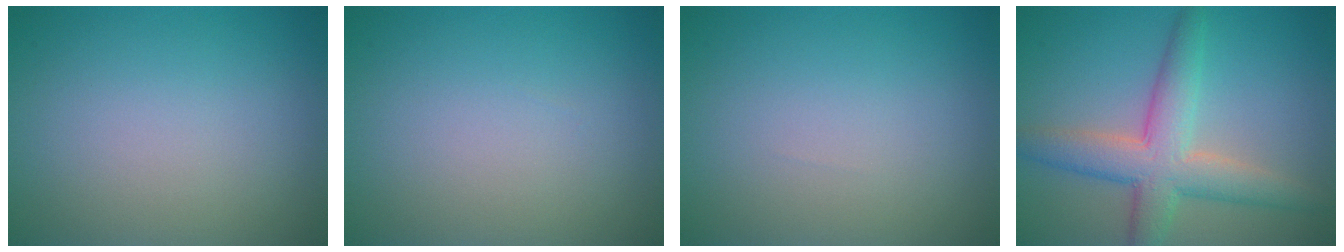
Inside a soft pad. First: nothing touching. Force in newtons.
{"total": 0.0}
{"total": 0.0}
{"total": 5.9, "press": 5.9, "slide": 0.3}